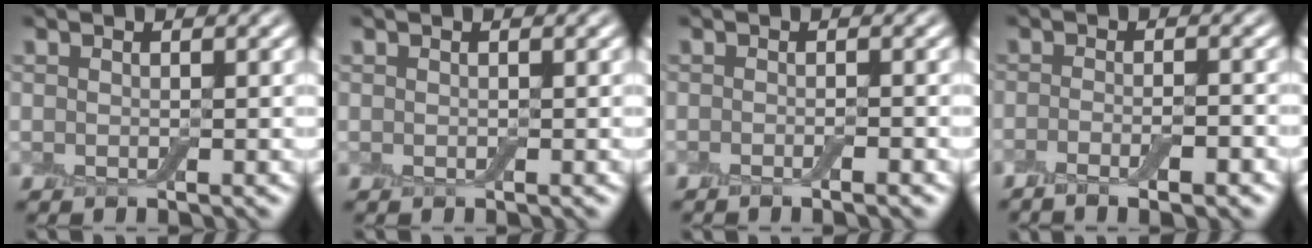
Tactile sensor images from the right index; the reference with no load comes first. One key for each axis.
{"total": 0.0}
{"total": 1.6, "fx": -0.9, "fy": 0.2, "fz": 1.3, "tx": -0.017, "ty": 0.000, "tz": -0.014}
{"total": 4.3, "fx": -2.3, "fy": 1.1, "fz": 3.5, "tx": -0.055, "ty": 0.001, "tz": -0.035}